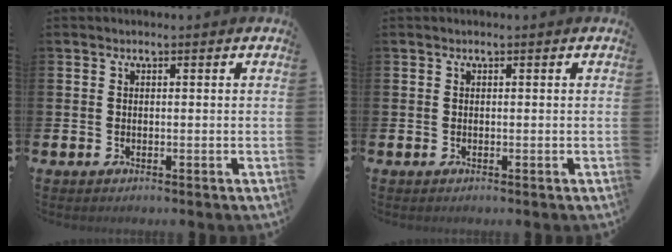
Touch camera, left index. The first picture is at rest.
{"total": 0.0}